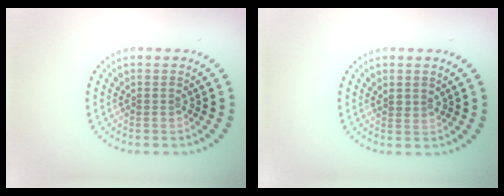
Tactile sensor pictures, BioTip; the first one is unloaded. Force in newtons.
{"total": 0.8, "press": 0.6, "slide": 0.5}